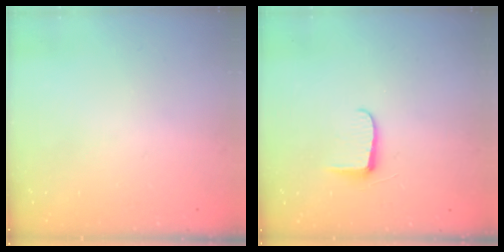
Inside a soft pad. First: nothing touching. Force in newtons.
{"total": 5.6, "press": 5.6, "slide": 0.7}